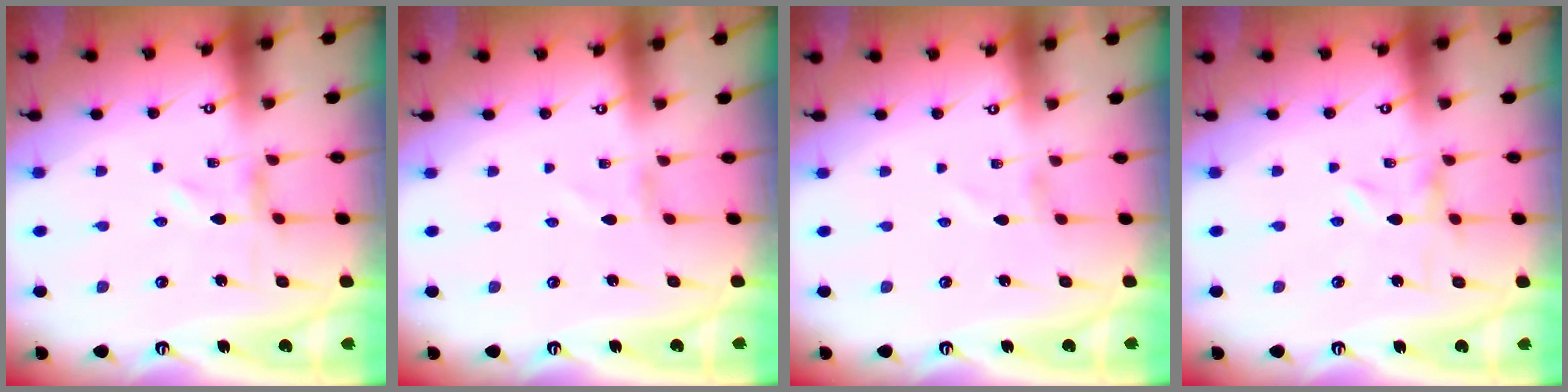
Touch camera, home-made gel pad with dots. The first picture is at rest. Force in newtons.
{"total": 1.3, "press": 1.3, "slide": 0.1}
{"total": 1.5, "press": 1.5, "slide": 0.1}
{"total": 0.0}